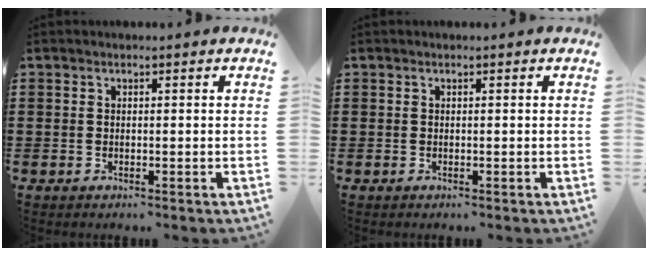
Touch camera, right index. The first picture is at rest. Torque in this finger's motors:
{"motor_torque": [0.52, 1.13, 0.00, 0.00]}